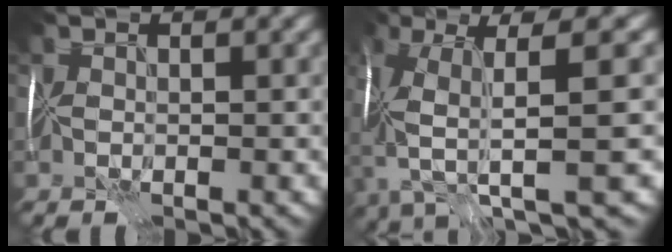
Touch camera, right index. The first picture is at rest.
{"total": 9.7, "force": [-1.7, 1.9, 9.3], "torque": [-0.181, -0.012, -0.019]}